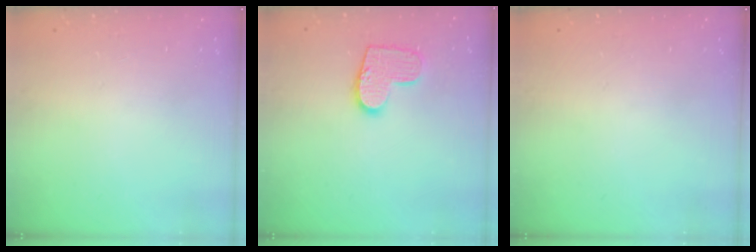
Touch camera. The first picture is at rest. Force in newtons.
{"total": 10.2, "press": 10.2, "slide": 0.2}
{"total": 0.0}